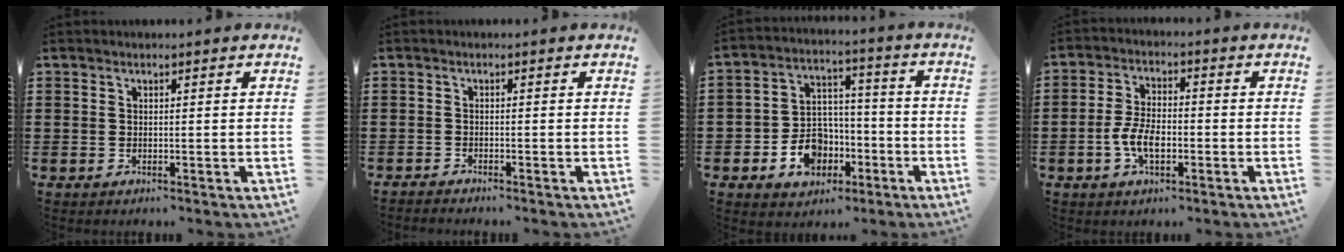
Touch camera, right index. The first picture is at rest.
{"total": 1.1, "force": [-1.1, 0.1, 0.0], "torque": [-0.002, 0.003, -0.022]}
{"total": 8.9, "force": [-3.8, 6.9, 4.0], "torque": [-0.078, 0.027, -0.063]}
{"total": 5.9, "force": [-1.8, 3.0, 4.7], "torque": [-0.110, 0.000, -0.039]}